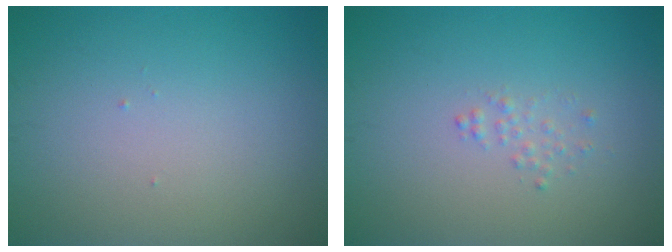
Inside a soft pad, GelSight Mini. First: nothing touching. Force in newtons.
{"total": 0.9, "press": 0.9, "slide": 0.0}